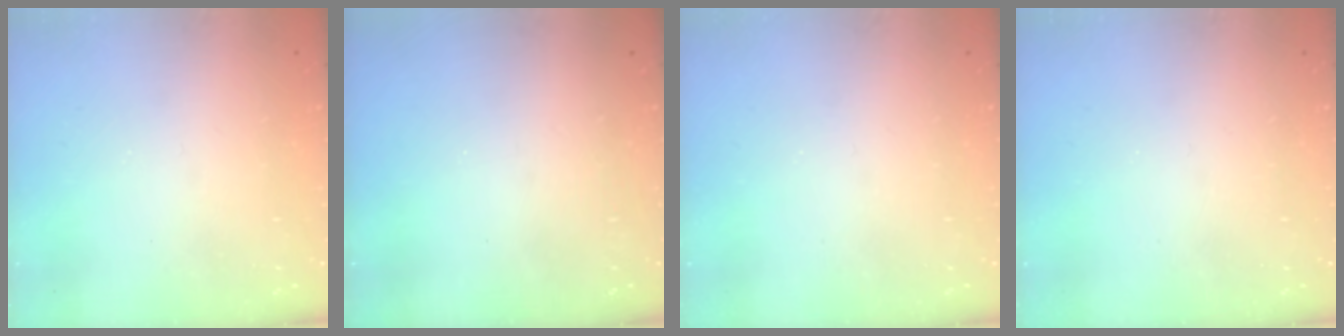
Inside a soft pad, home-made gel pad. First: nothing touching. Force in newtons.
{"total": 0.0}
{"total": 0.0}
{"total": 0.0}